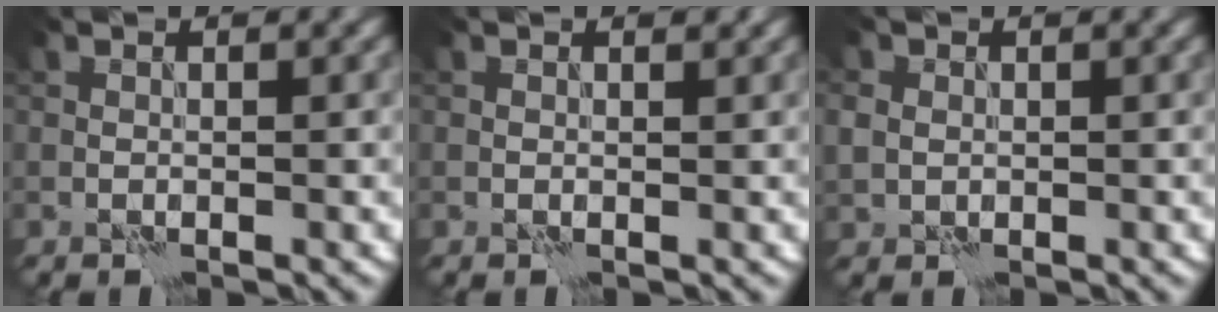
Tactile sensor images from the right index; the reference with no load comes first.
{"total": 0.6, "force": [0.3, 0.4, 0.4], "torque": [-0.002, 0.000, 0.005]}
{"total": 1.7, "force": [0.2, 1.6, 0.6], "torque": [-0.013, 0.002, 0.002]}